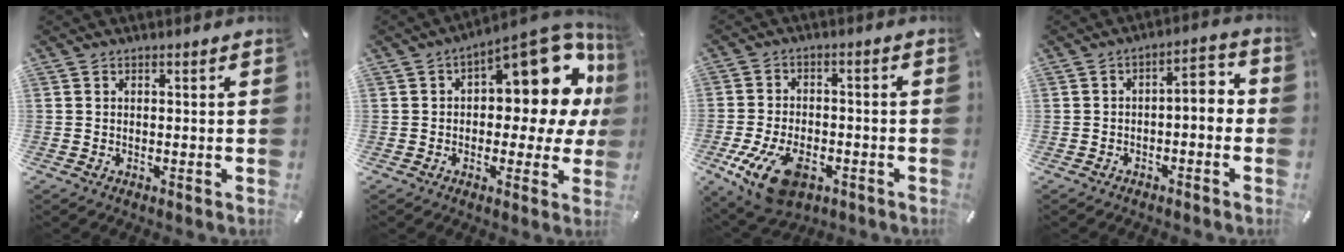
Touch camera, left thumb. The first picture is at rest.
{"total": 16.0, "force": [6.7, 7.7, 12.3], "torque": [-0.148, -0.058, 0.110]}
{"total": 12.8, "force": [-5.7, 7.4, 8.7], "torque": [-0.173, 0.016, -0.099]}
{"total": 5.3, "force": [-1.3, 2.7, 4.4], "torque": [-0.059, 0.004, -0.037]}